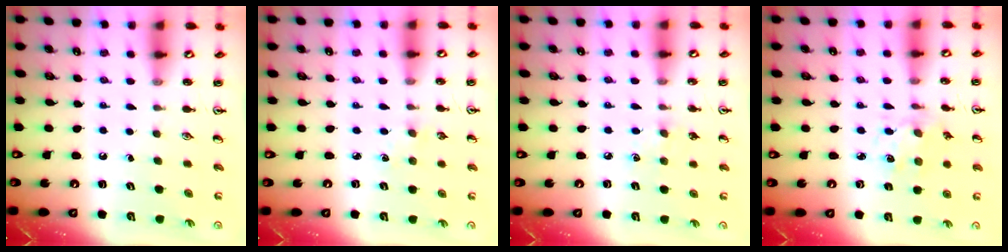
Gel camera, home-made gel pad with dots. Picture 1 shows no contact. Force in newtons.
{"total": 1.9, "press": 1.8, "slide": 0.3}
{"total": 6.0, "press": 6.0, "slide": 0.7}
{"total": 2.5, "press": 2.5, "slide": 0.2}